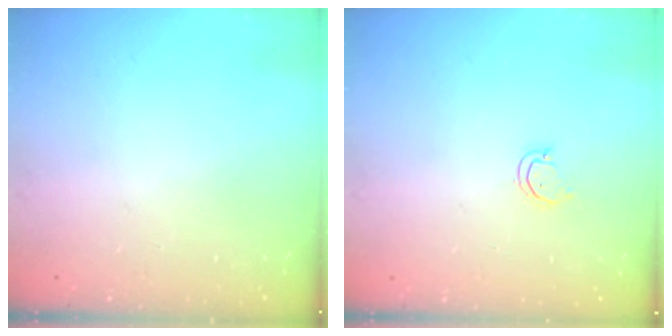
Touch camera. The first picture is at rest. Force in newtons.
{"total": 3.2, "press": 3.2, "slide": 0.2}